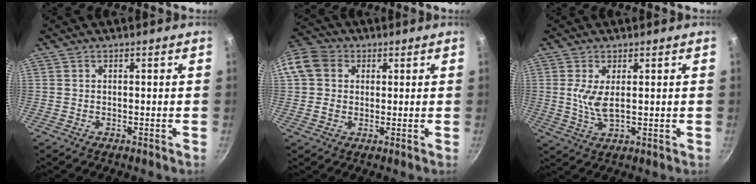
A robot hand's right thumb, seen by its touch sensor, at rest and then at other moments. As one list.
[{"total": 10.0, "force": [2.1, 8.5, 4.9], "torque": [-0.086, 0.018, 0.025]}, {"total": 5.3, "force": [0.8, 2.0, 4.8], "torque": [-0.098, -0.008, 0.022]}]